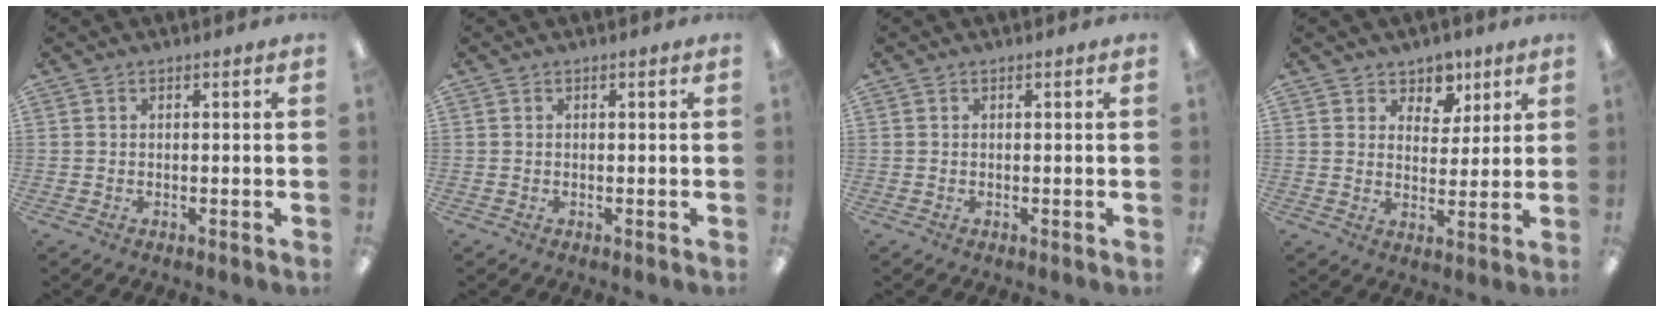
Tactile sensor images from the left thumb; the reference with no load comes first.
{"total": 0.0}
{"total": 0.0}
{"total": 6.7, "force": [4.6, 4.8, 1.3], "torque": [-0.011, -0.026, 0.080]}